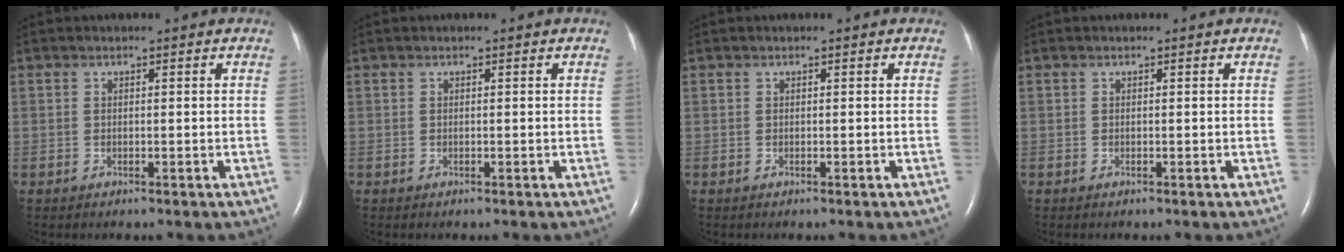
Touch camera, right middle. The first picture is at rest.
{"total": 0.0}
{"total": 0.0}
{"total": 0.0}